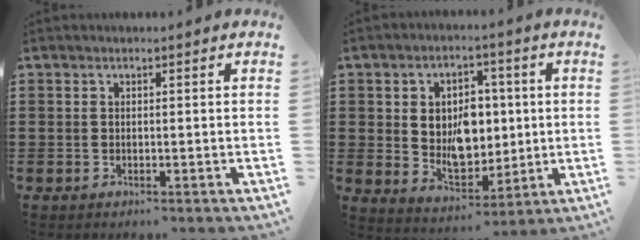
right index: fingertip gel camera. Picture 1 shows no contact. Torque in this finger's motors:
{"motor_torque": [1.38, 0.76, 1.05, 0.21]}